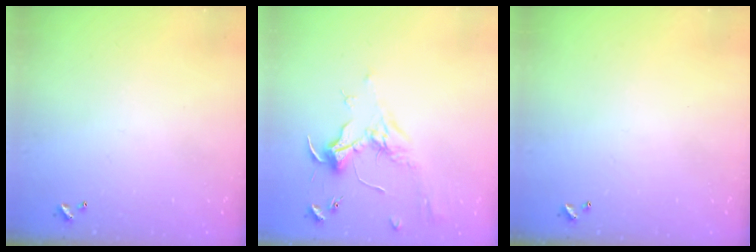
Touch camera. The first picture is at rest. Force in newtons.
{"total": 1.8, "press": 1.6, "slide": 0.7}
{"total": 0.0}